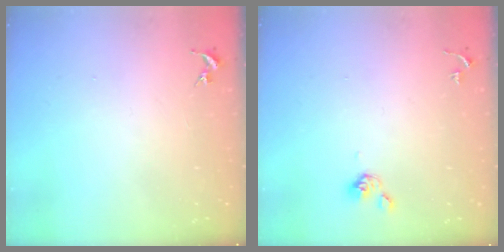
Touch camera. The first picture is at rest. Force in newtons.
{"total": 5.1, "press": 4.9, "slide": 1.4}